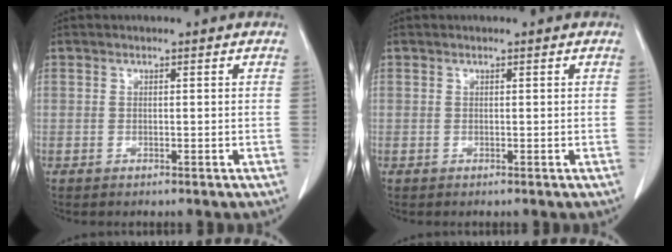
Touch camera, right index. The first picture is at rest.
{"total": 0.0}